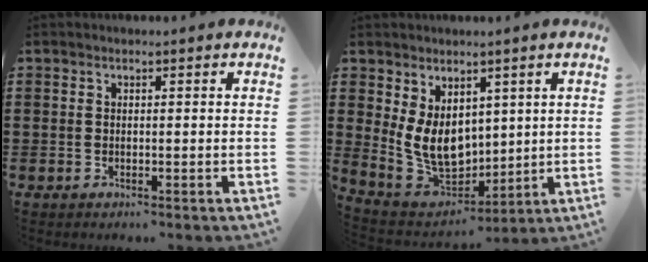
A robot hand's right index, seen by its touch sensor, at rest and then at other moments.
{"total": 8.4, "force": [2.0, 6.3, 5.2], "torque": [-0.130, -0.006, 0.040]}